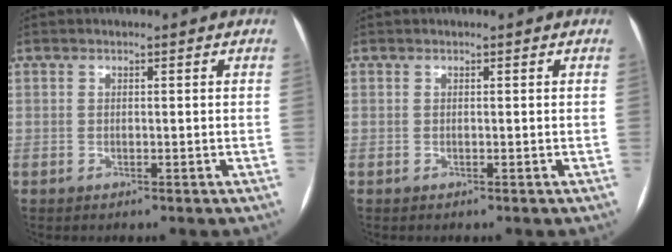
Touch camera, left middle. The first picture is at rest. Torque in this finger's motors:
{"motor_torque": [0.03, 0.03, 0.00, 0.01]}